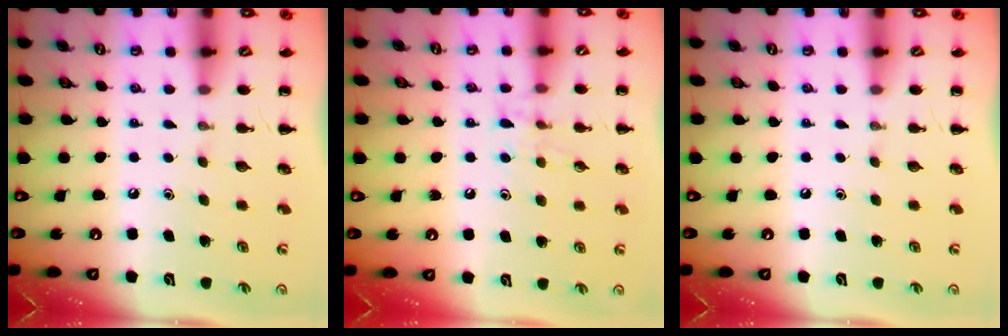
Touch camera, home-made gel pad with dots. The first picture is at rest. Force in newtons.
{"total": 7.7, "press": 7.5, "slide": 1.4}
{"total": 0.0}